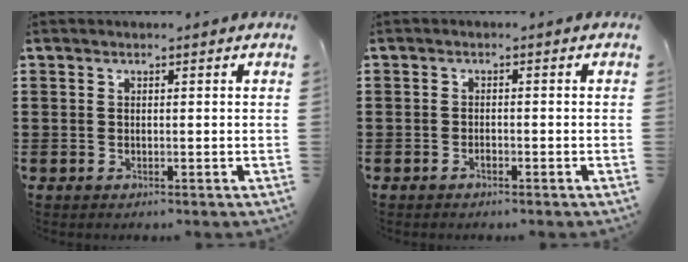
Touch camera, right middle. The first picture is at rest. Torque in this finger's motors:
{"motor_torque": [-0.12, -0.23, 0.00, 0.00]}